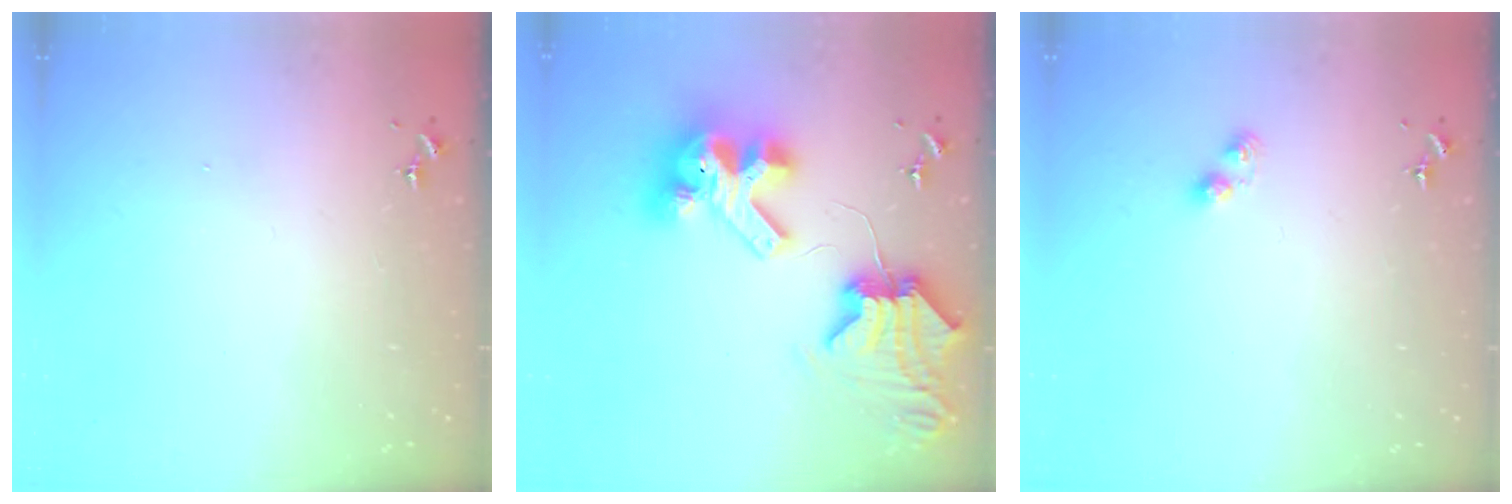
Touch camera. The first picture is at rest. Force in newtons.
{"total": 14.4, "press": 14.3, "slide": 1.9}
{"total": 3.5, "press": 3.5, "slide": 0.2}